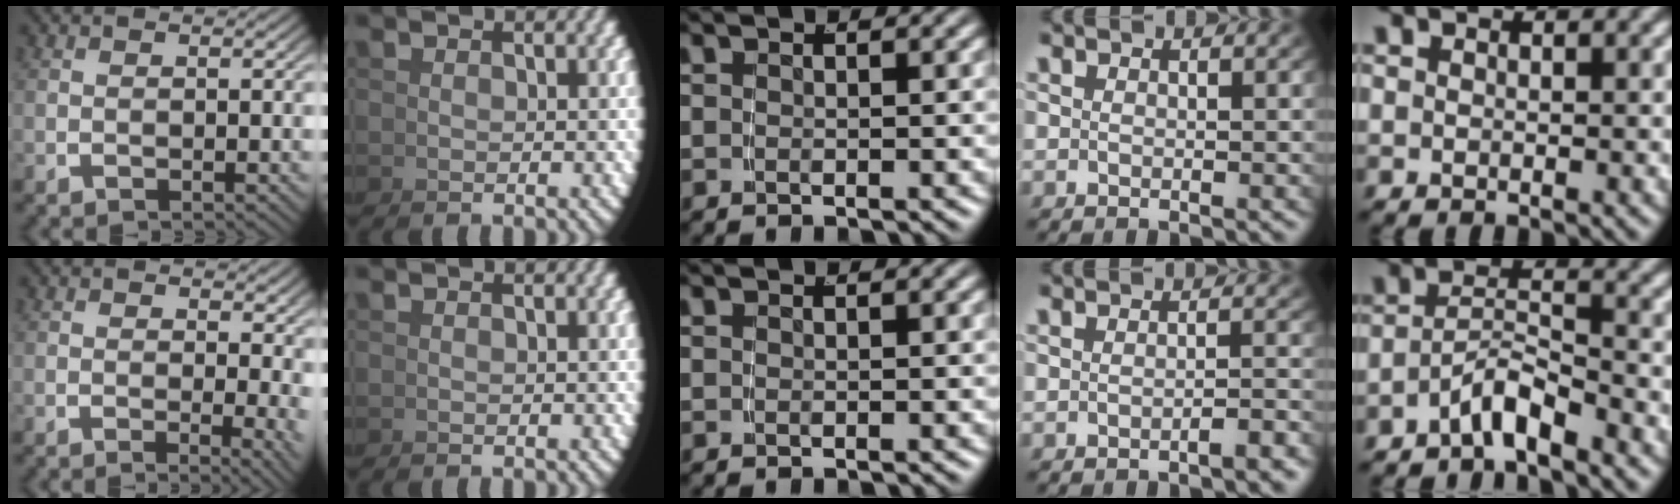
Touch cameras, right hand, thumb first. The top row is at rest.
{"thumb": {"total": 2.8, "force": [0.7, 1.1, 2.5], "torque": [-0.019, -0.011, 0.008]}, "ring": {"total": 1.3, "force": [-1.2, -0.1, 0.6], "torque": [-0.007, 0.001, -0.022]}, "little": {"total": 3.6, "force": [-2.7, 1.0, 2.2], "torque": [-0.031, -0.011, -0.043]}}